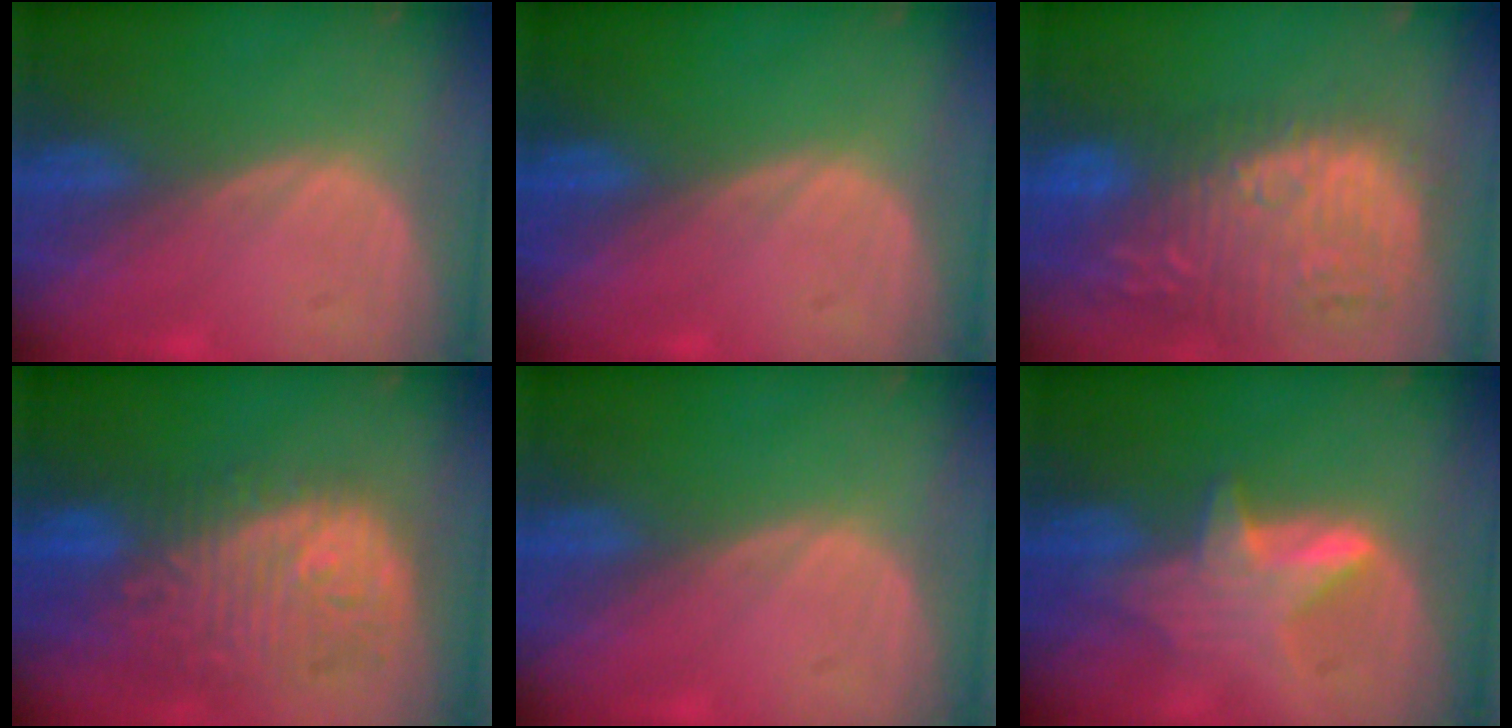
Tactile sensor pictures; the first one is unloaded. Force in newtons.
{"total": 0.0}
{"total": 14.4, "press": 12.5, "slide": 7.2}
{"total": 11.9, "press": 10.7, "slide": 5.3}
{"total": 0.0}
{"total": 5.9, "press": 5.8, "slide": 0.8}